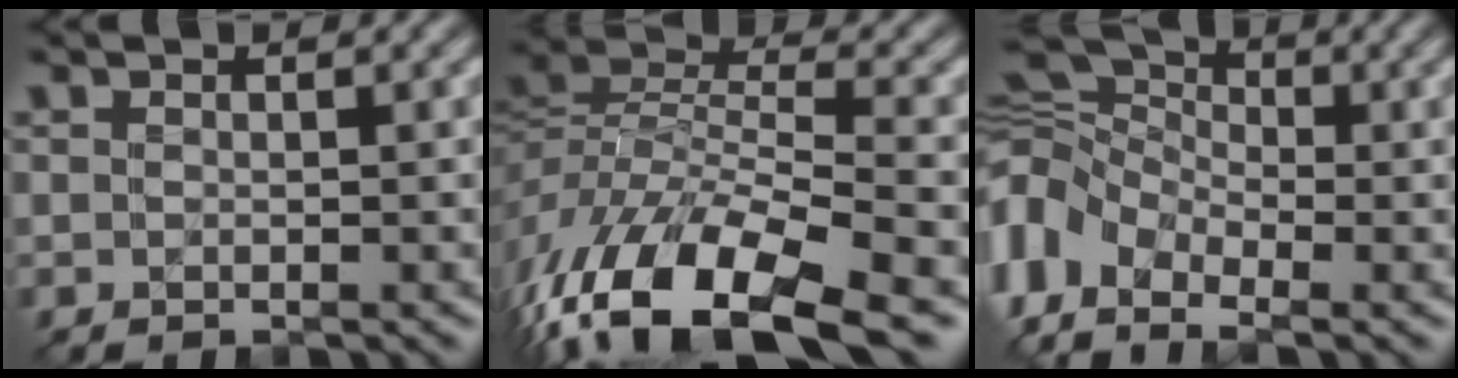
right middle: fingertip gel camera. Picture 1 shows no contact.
{"total": 13.7, "force": [-7.7, 6.0, 9.7], "torque": [-0.246, -0.007, -0.123]}
{"total": 7.8, "force": [-2.2, 5.7, 4.9], "torque": [-0.148, 0.006, -0.035]}